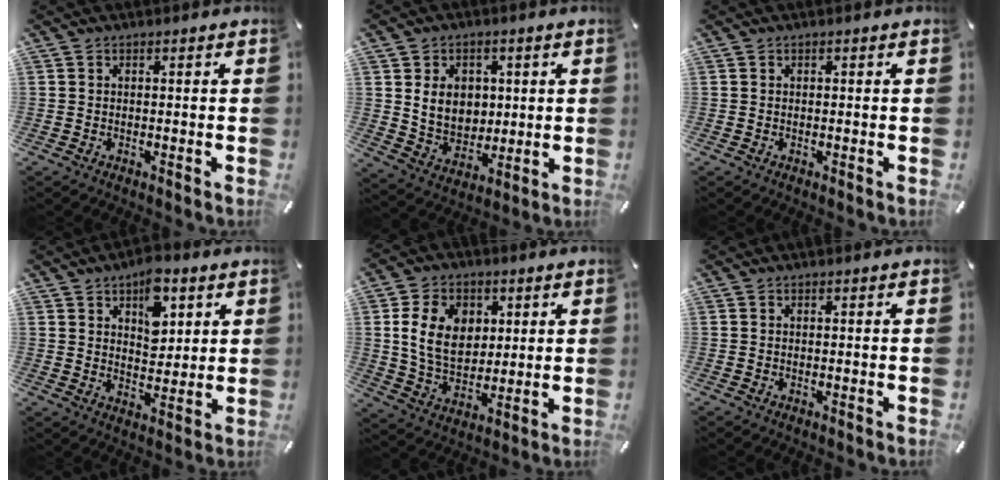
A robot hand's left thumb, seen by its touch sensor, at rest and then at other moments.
{"total": 8.7, "force": [2.2, 7.5, 3.8], "torque": [-0.079, -0.007, 0.038]}
{"total": 0.0}
{"total": 9.7, "force": [4.9, 6.1, 5.7], "torque": [-0.062, -0.018, 0.081]}
{"total": 12.2, "force": [2.9, 9.3, 7.4], "torque": [-0.149, 0.007, 0.051]}
{"total": 0.0}